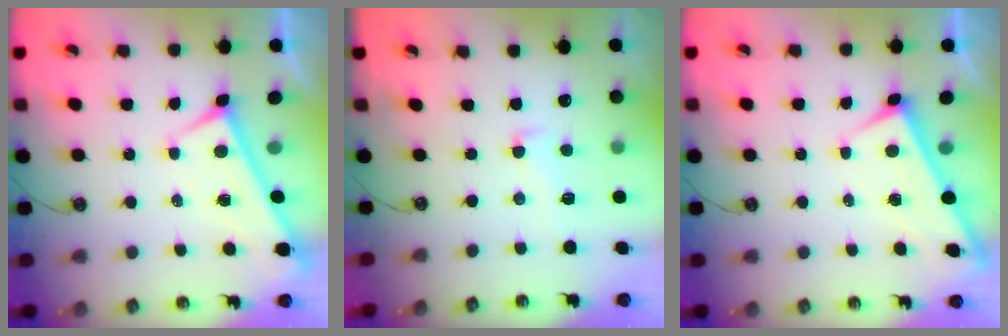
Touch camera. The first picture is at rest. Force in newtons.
{"total": 1.2, "press": 0.2, "slide": 1.1}
{"total": 1.4, "press": 1.3, "slide": 0.3}